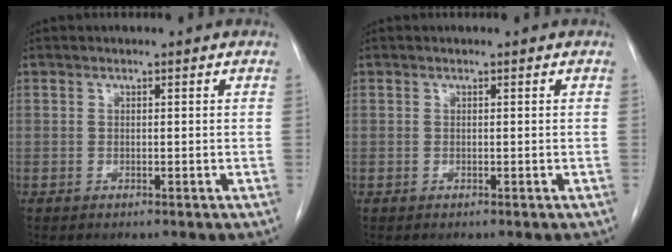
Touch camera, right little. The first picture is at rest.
{"total": 0.0}